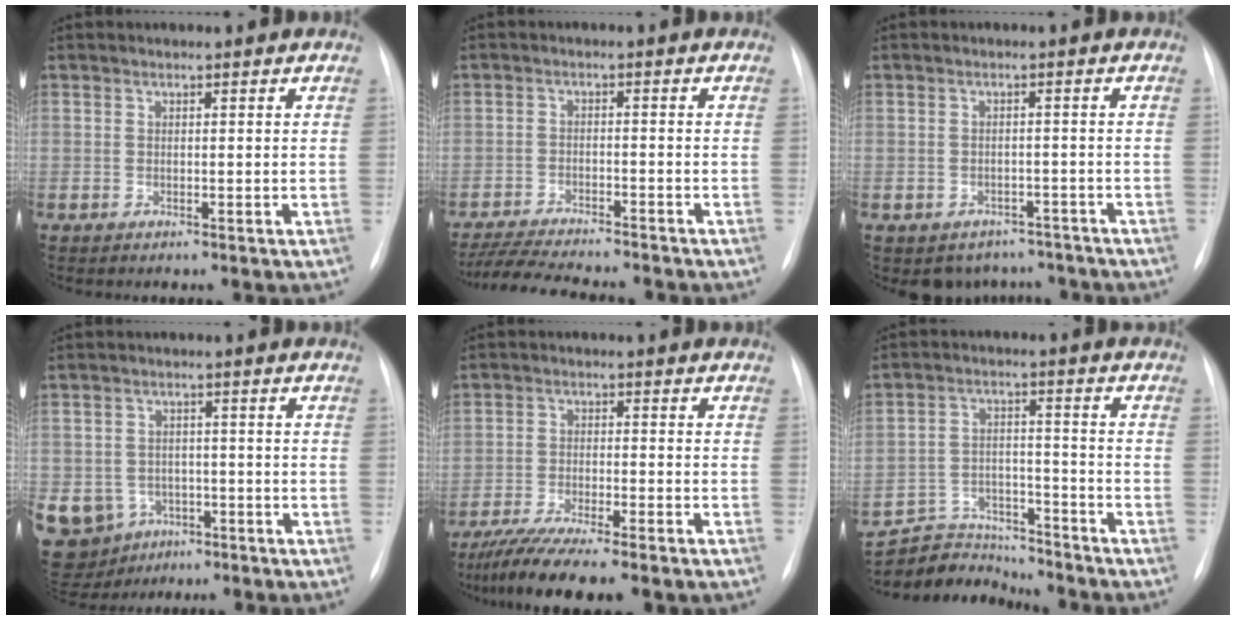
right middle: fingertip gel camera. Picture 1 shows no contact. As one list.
[{"total": 12.1, "force": [-11.1, 1.2, 4.9], "torque": [-0.079, -0.009, -0.168]}, {"total": 5.7, "force": [-4.6, 3.2, 0.4], "torque": [0.008, 0.015, -0.058]}, {"total": 13.1, "force": [-5.3, 11.2, 4.1], "torque": [-0.117, 0.013, -0.068]}, {"total": 10.4, "force": [-8.3, 0.6, 6.2], "torque": [-0.103, -0.023, -0.133]}, {"total": 9.5, "force": [-9.2, 2.4, -0.4], "torque": [0.007, 0.030, -0.159]}]